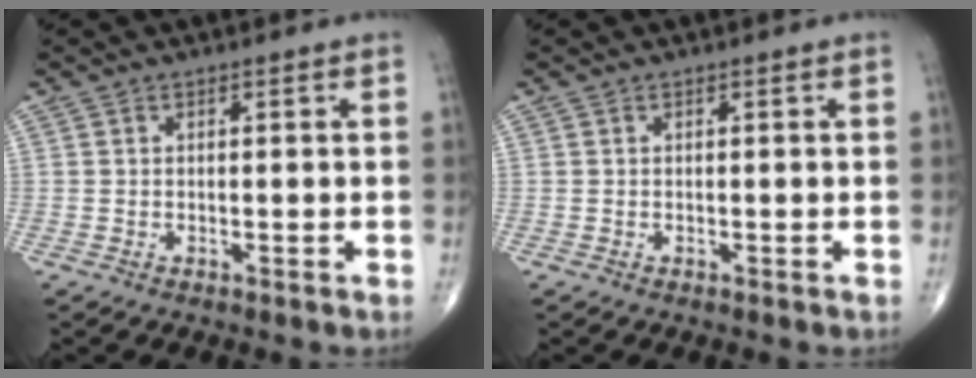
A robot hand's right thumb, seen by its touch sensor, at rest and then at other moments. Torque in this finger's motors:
{"motor_torque": [0.00, 0.00, -0.07, 0.07, 0.00]}